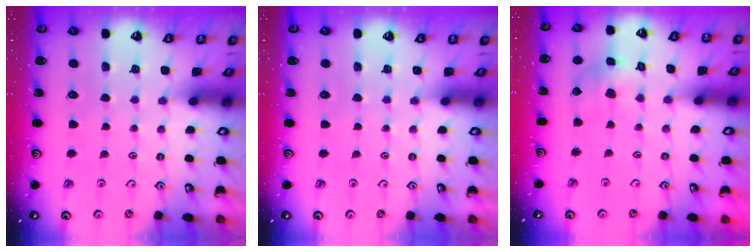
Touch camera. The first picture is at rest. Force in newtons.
{"total": 0.0}
{"total": 4.5, "press": 4.4, "slide": 0.6}